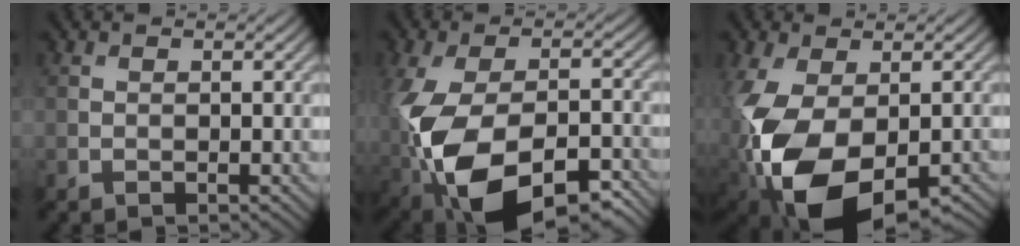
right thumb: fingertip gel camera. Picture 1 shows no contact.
{"total": 15.7, "force": [-6.3, 8.6, 11.6], "torque": [-0.241, -0.058, -0.097]}
{"total": 13.2, "force": [-3.8, 8.1, 9.8], "torque": [-0.219, -0.052, -0.045]}